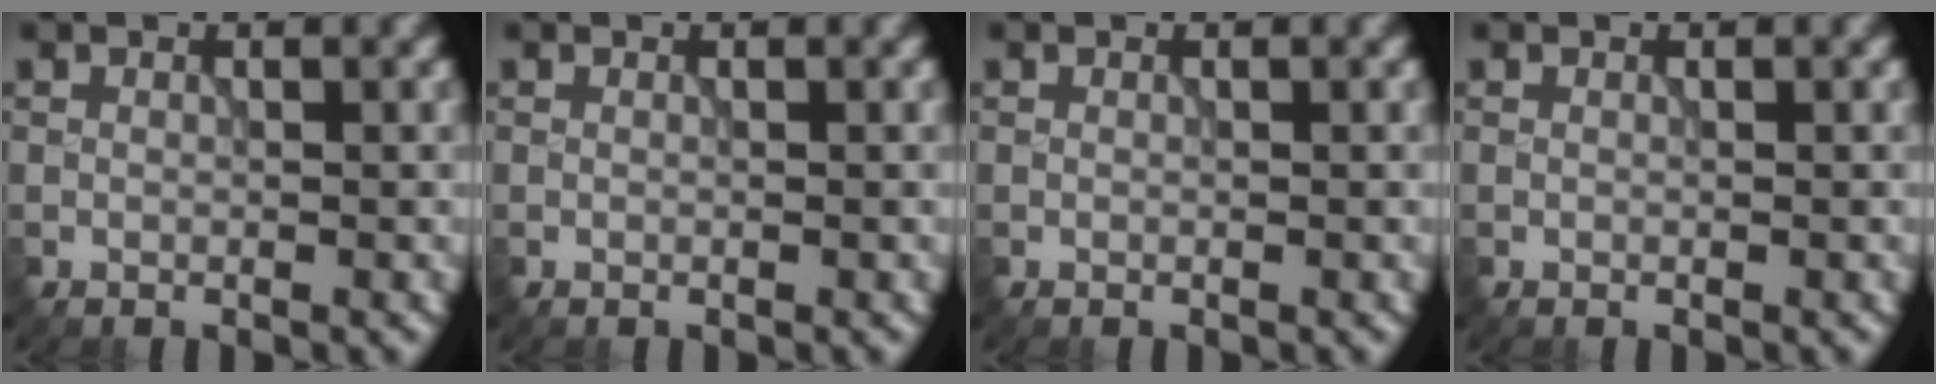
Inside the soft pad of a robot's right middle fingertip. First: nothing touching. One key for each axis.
{"total": 0.0}
{"total": 0.0}
{"total": 0.0}